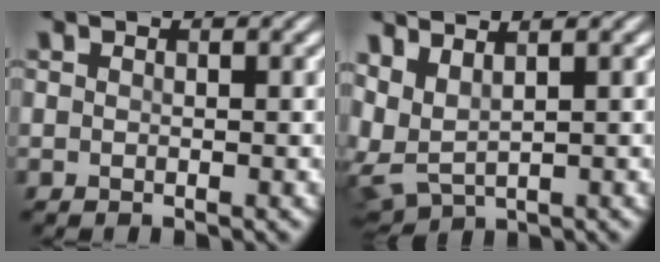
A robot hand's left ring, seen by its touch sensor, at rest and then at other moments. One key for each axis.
{"total": 4.3, "fx": 2.3, "fy": 1.6, "fz": 3.2, "tx": -0.084, "ty": 0.006, "tz": 0.054}